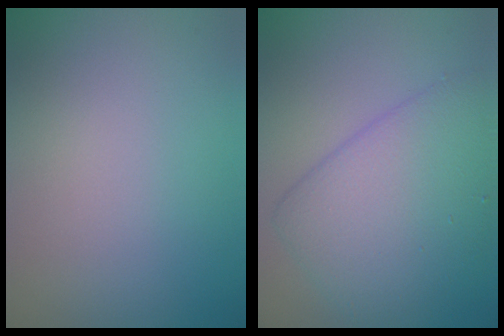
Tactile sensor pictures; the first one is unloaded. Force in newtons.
{"total": 6.6, "press": 6.6, "slide": 0.1}